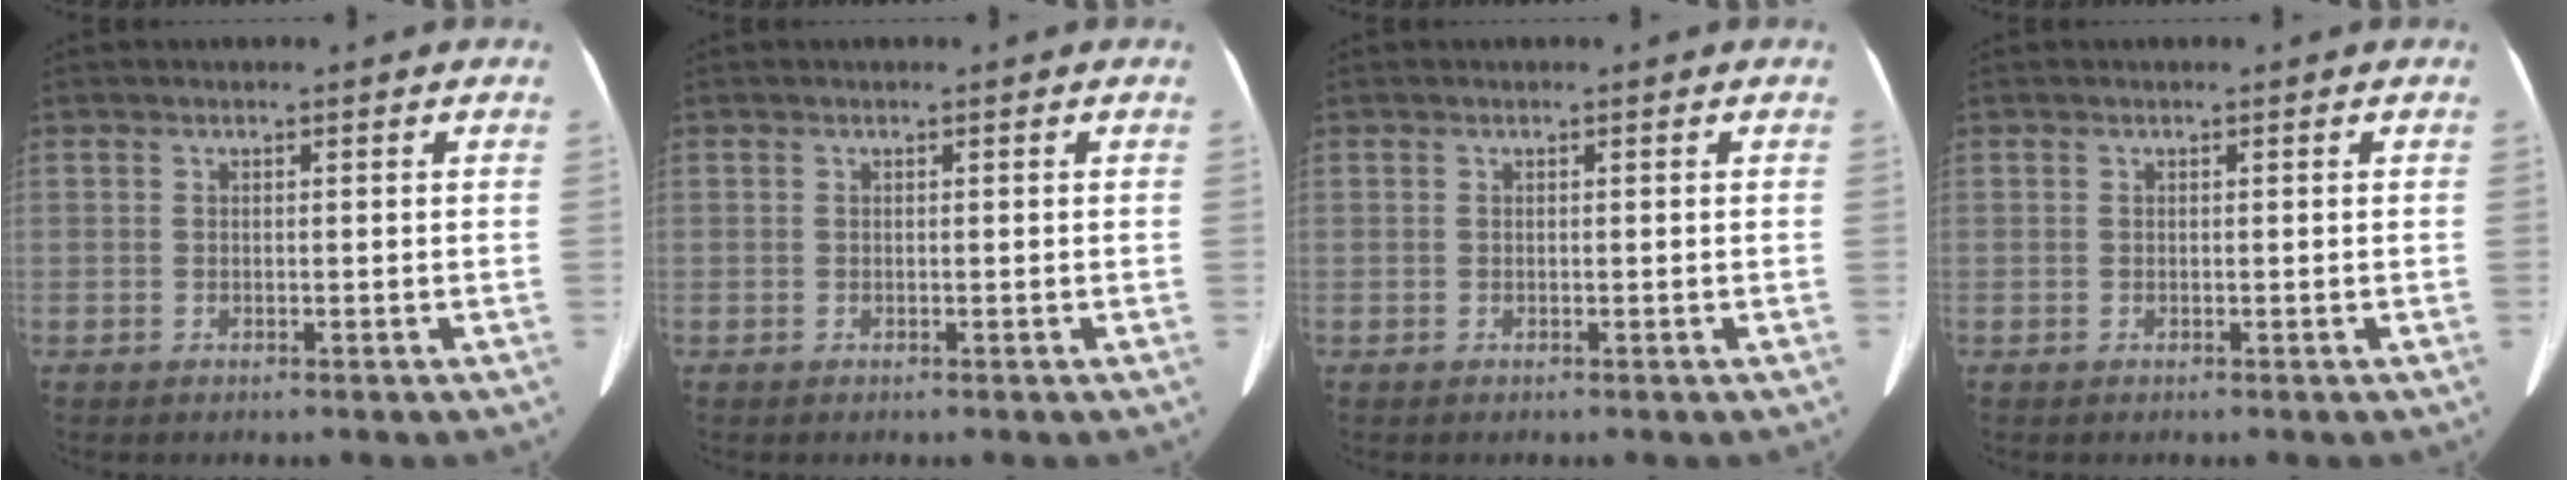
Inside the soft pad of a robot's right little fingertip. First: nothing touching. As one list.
[{"total": 0.0}, {"total": 0.0}, {"total": 0.0}]